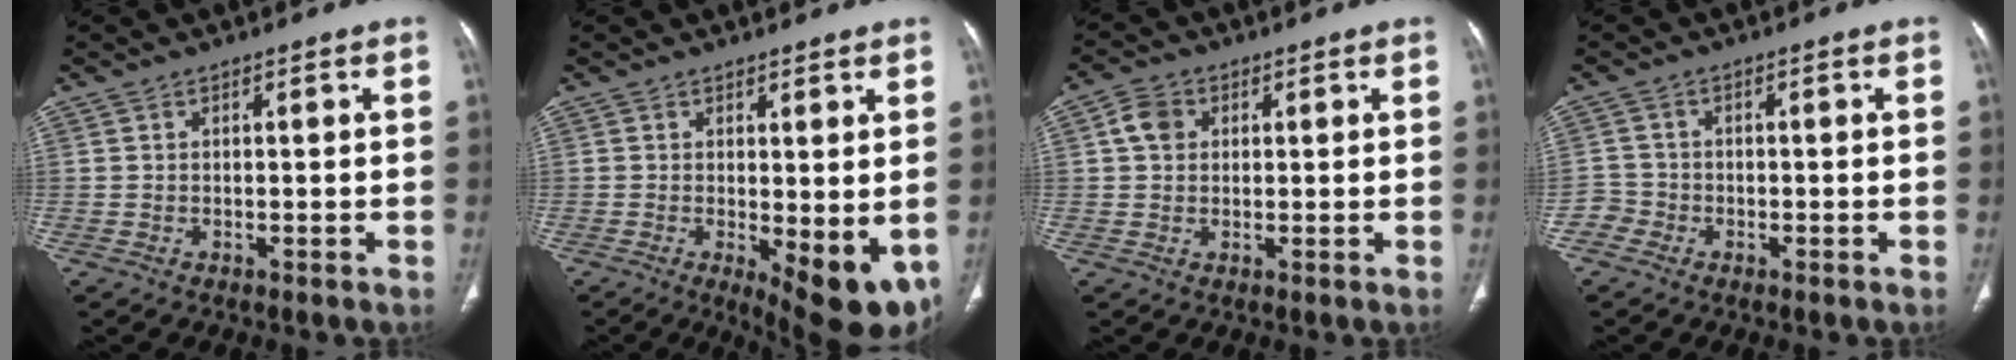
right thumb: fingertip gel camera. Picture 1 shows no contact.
{"total": 9.9, "force": [-1.5, 3.7, 9.1], "torque": [-0.115, -0.024, -0.010]}
{"total": 4.4, "force": [1.1, 3.6, 2.2], "torque": [-0.029, 0.005, 0.018]}
{"total": 2.5, "force": [-1.4, 2.1, -0.2], "torque": [0.015, 0.013, -0.036]}